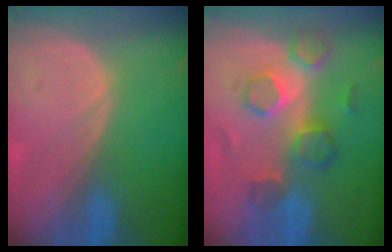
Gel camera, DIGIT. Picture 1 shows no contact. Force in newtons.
{"total": 8.0, "press": 7.8, "slide": 1.7}